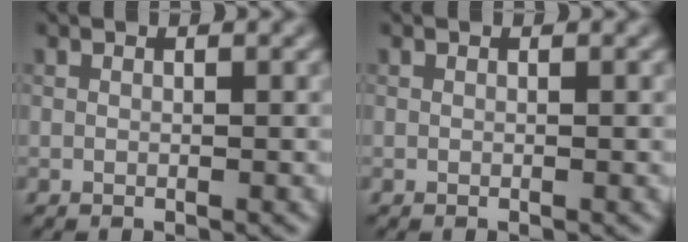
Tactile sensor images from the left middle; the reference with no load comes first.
{"total": 0.0}